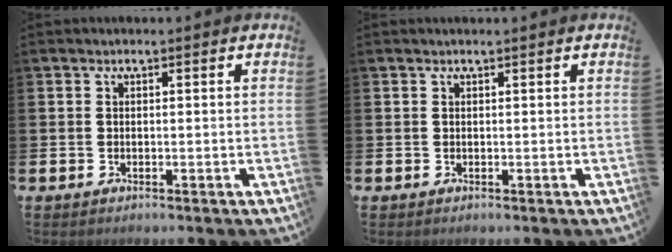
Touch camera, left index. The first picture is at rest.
{"total": 0.0}